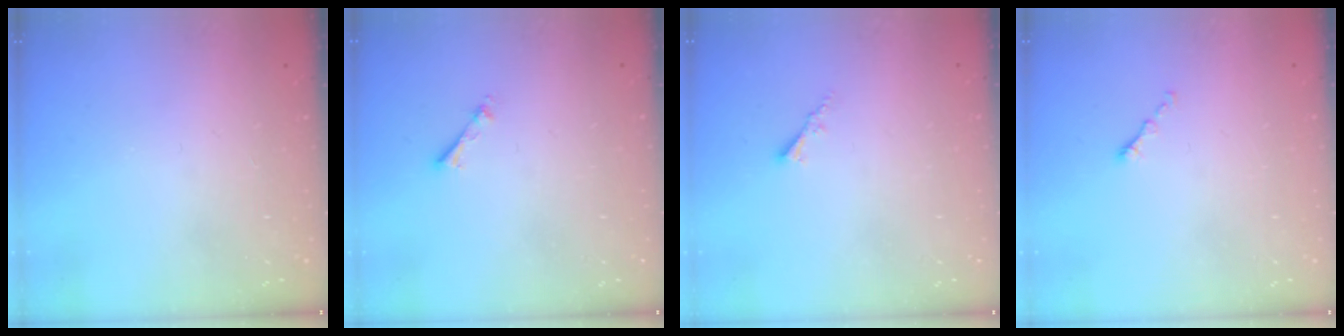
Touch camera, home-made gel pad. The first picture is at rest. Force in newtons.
{"total": 2.7, "press": 2.7, "slide": 0.4}
{"total": 1.7, "press": 1.6, "slide": 0.5}
{"total": 0.6, "press": 0.5, "slide": 0.2}